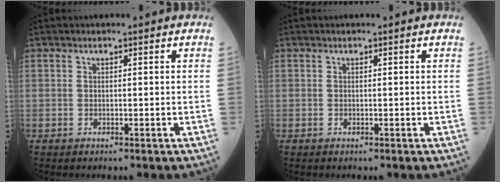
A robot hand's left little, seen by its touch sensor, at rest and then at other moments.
{"total": 0.0}